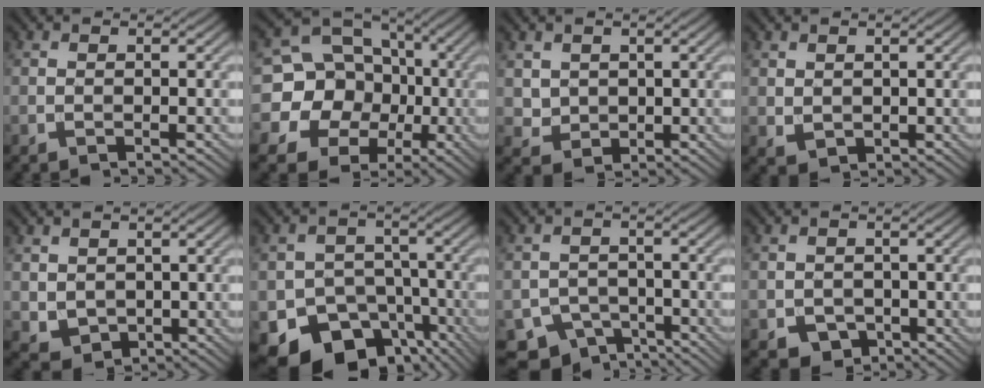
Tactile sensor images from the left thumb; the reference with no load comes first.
{"total": 15.7, "force": [-0.7, 14.4, 6.4], "torque": [-0.183, 0.015, -0.025]}
{"total": 3.2, "force": [1.3, 2.7, 1.1], "torque": [-0.043, -0.011, 0.024]}
{"total": 1.7, "force": [0.9, 1.3, 0.7], "torque": [-0.021, -0.005, 0.024]}
{"total": 3.3, "force": [0.9, 2.8, 1.6], "torque": [-0.053, -0.011, 0.026]}
{"total": 14.4, "force": [-8.5, 10.4, 5.2], "torque": [-0.092, -0.041, -0.137]}
{"total": 6.5, "force": [-4.6, 4.2, 1.6], "torque": [-0.019, -0.016, -0.075]}
{"total": 3.1, "force": [-1.1, 2.7, 1.1], "torque": [-0.025, -0.012, -0.022]}